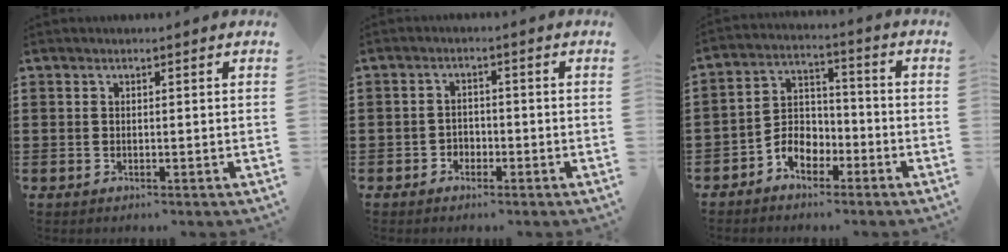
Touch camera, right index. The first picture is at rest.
{"total": 2.0, "force": [-1.3, 1.5, 0.3], "torque": [-0.014, 0.002, -0.031]}
{"total": 5.5, "force": [-3.5, 3.7, 2.0], "torque": [-0.048, 0.015, -0.070]}